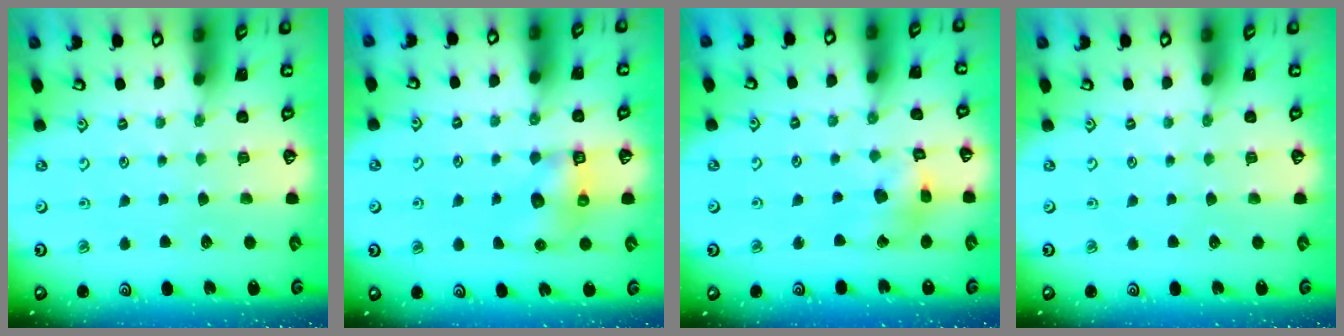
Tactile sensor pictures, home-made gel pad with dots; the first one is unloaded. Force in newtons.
{"total": 6.8, "press": 6.8, "slide": 0.7}
{"total": 9.4, "press": 9.4, "slide": 1.1}
{"total": 0.0}